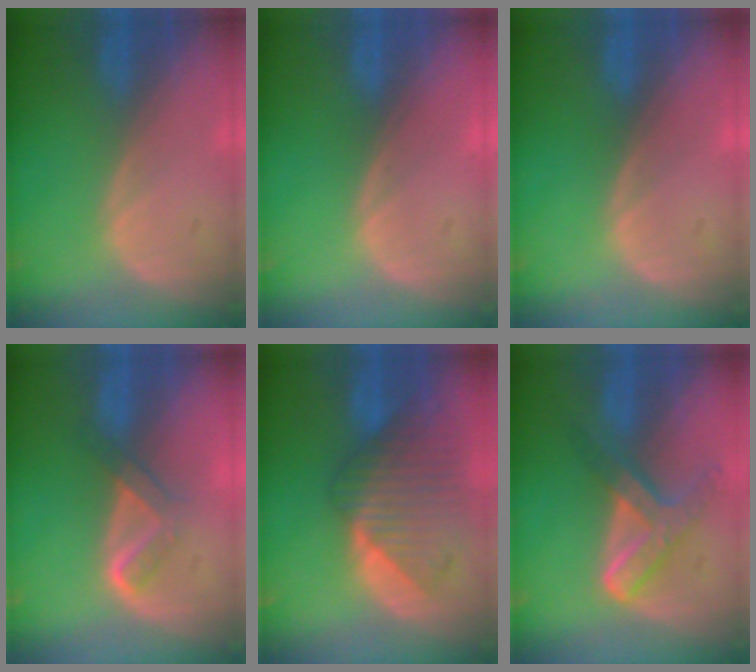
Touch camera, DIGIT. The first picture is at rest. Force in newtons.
{"total": 0.0}
{"total": 0.0}
{"total": 3.7, "press": 3.7, "slide": 0.6}
{"total": 9.8, "press": 8.6, "slide": 4.8}
{"total": 7.2, "press": 6.0, "slide": 3.8}